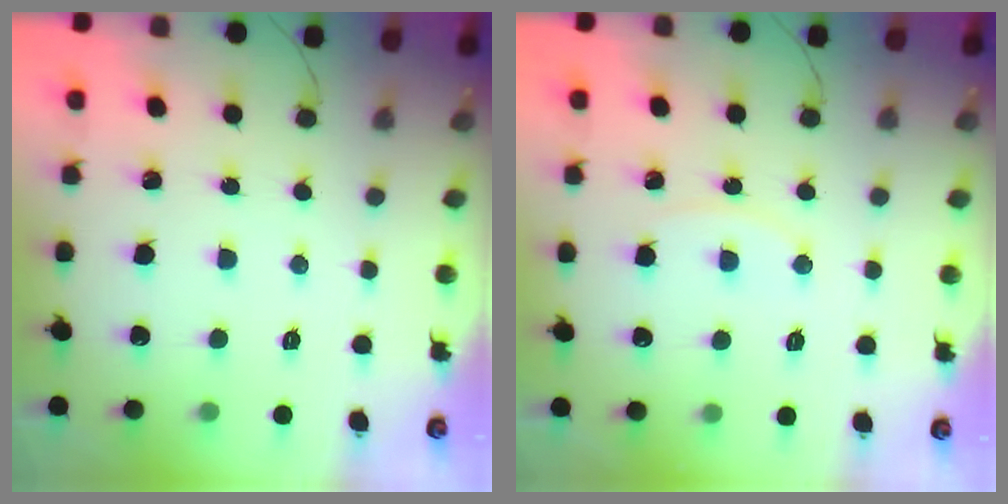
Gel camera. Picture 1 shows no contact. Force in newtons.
{"total": 6.4, "press": 6.4, "slide": 0.3}